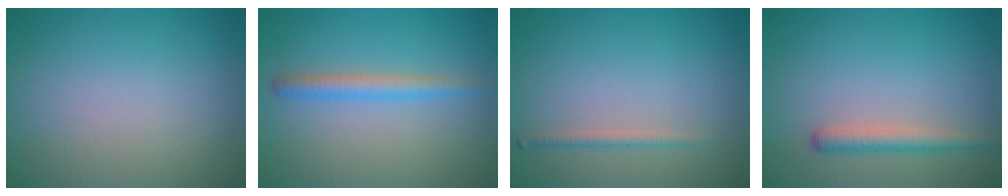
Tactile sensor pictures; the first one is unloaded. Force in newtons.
{"total": 2.2, "press": 2.2, "slide": 0.2}
{"total": 1.1, "press": 1.1, "slide": 0.0}
{"total": 2.2, "press": 2.2, "slide": 0.1}